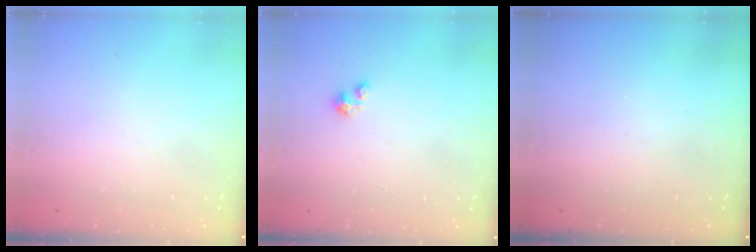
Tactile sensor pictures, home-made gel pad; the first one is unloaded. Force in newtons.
{"total": 0.9, "press": 0.9, "slide": 0.2}
{"total": 0.0}